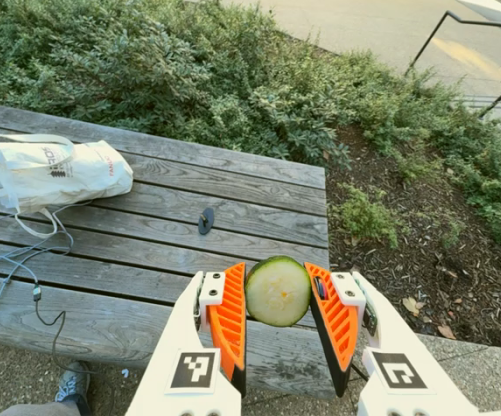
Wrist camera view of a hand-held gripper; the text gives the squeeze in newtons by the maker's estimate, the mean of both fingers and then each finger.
{"total": 11.4, "left": 11.5, "right": 11.4}